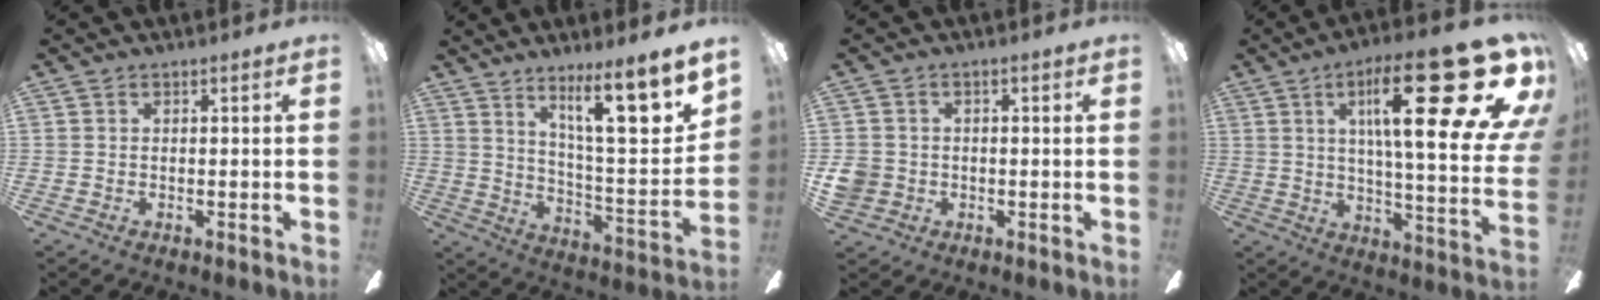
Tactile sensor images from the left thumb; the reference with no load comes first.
{"total": 17.0, "force": [11.5, 2.6, 12.2], "torque": [-0.189, -0.083, 0.177]}
{"total": 4.6, "force": [-0.7, 4.4, 1.2], "torque": [-0.034, 0.008, -0.014]}
{"total": 30.5, "force": [13.2, 8.0, 26.2], "torque": [-0.390, -0.069, 0.204]}